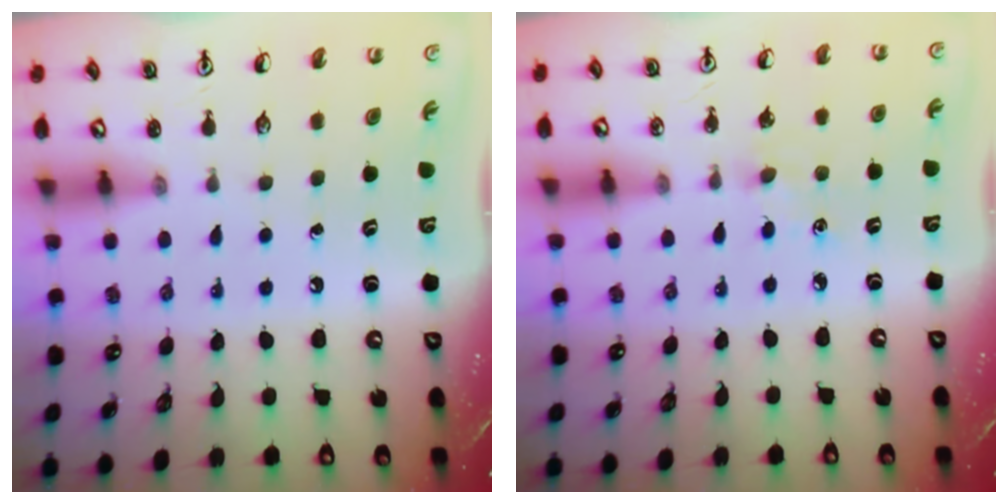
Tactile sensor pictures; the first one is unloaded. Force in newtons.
{"total": 4.7, "press": 4.7, "slide": 0.6}